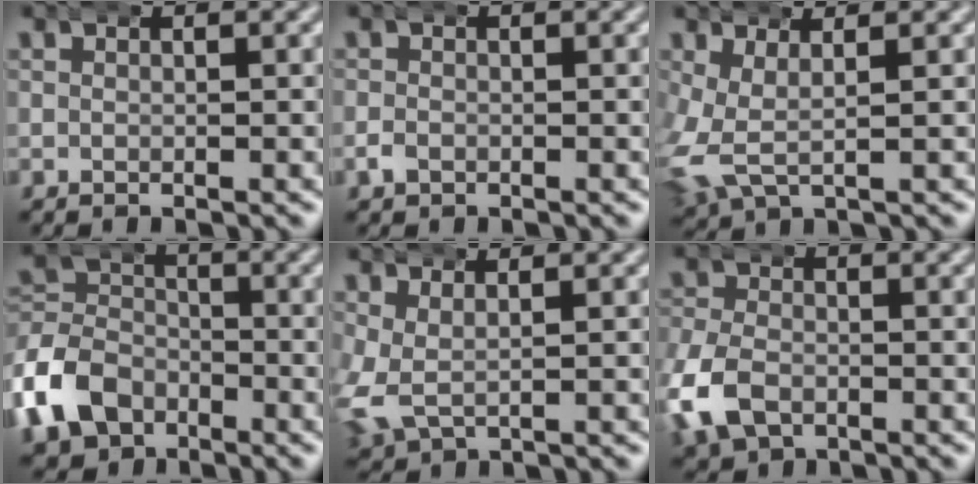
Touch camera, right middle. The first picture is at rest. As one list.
[{"total": 1.0, "force": [-0.5, 0.8, 0.4], "torque": [-0.011, 0.003, -0.010]}, {"total": 4.6, "force": [0.2, 3.7, 2.8], "torque": [-0.099, -0.018, 0.009]}, {"total": 7.3, "force": [-2.7, 6.1, 2.9], "torque": [-0.084, -0.022, -0.045]}, {"total": 3.6, "force": [0.1, 2.9, 2.1], "torque": [-0.077, -0.018, 0.017]}, {"total": 4.9, "force": [-1.7, 3.8, 2.5], "torque": [-0.080, -0.013, -0.025]}]